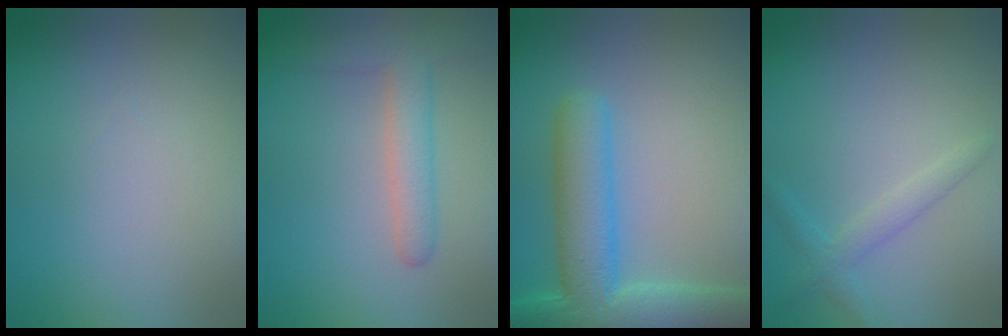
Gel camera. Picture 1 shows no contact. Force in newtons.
{"total": 3.6, "press": 3.6, "slide": 0.3}
{"total": 8.3, "press": 8.3, "slide": 0.7}
{"total": 1.7, "press": 1.7, "slide": 0.1}